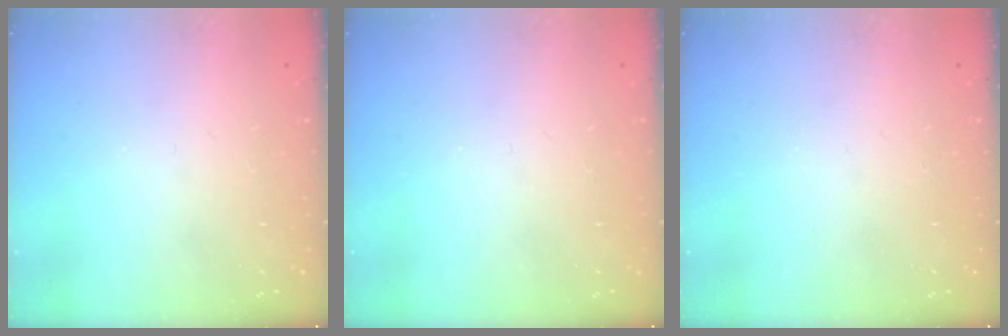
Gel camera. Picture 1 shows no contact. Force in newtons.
{"total": 0.0}
{"total": 0.0}